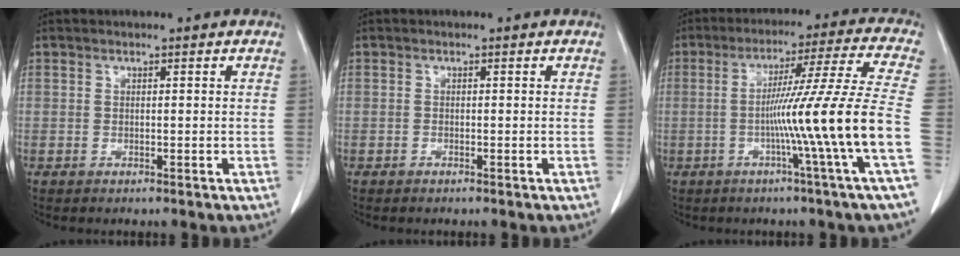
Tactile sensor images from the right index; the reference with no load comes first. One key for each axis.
{"total": 0.0}
{"total": 15.9, "fx": -3.8, "fy": -3.7, "fz": 15.0, "tx": -0.235, "ty": -0.007, "tz": -0.068}